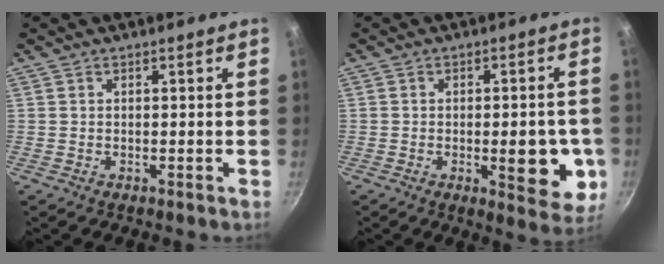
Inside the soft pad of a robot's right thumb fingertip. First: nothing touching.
{"total": 11.2, "force": [-2.3, 4.6, 10.0], "torque": [-0.096, 0.001, -0.027]}